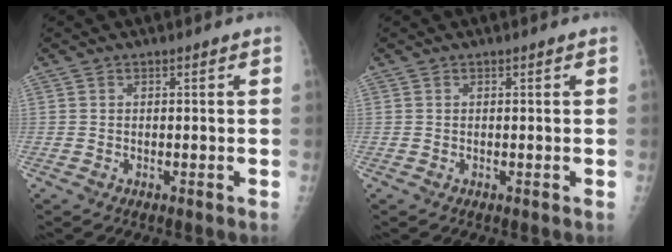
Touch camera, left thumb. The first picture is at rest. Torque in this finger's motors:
{"motor_torque": [-0.21, 0.01, -0.04, 0.01, -0.01]}